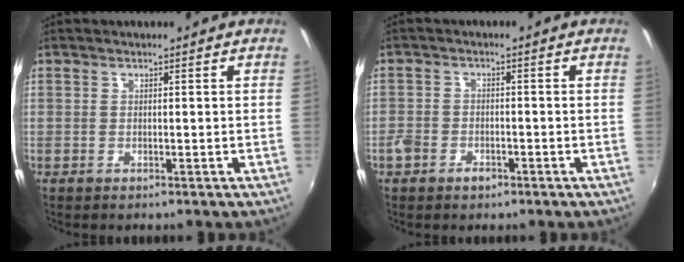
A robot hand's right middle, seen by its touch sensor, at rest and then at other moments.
{"total": 4.0, "force": [-2.6, 2.5, 1.7], "torque": [-0.046, 0.001, -0.047]}